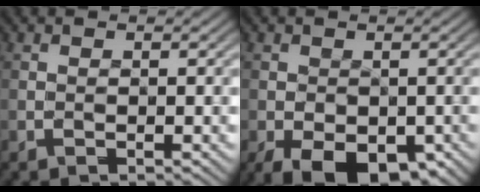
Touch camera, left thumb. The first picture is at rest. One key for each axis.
{"total": 7.9, "fx": -4.3, "fy": 3.8, "fz": 5.3, "tx": -0.091, "ty": -0.022, "tz": -0.059}